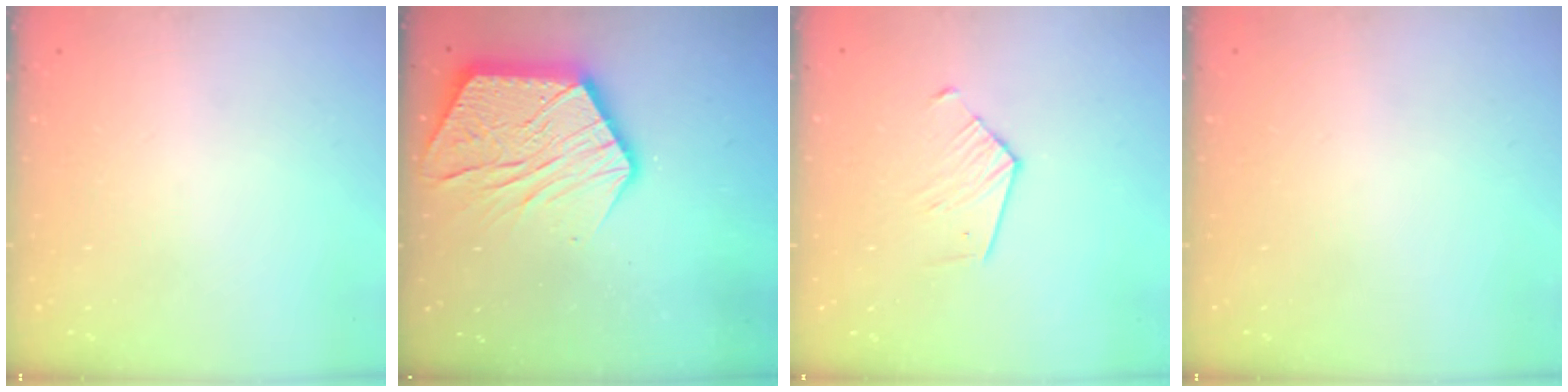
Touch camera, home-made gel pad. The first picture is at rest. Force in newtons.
{"total": 19.2, "press": 19.1, "slide": 1.5}
{"total": 5.6, "press": 5.5, "slide": 0.6}
{"total": 0.0}